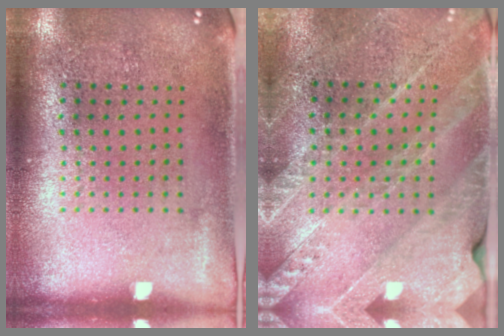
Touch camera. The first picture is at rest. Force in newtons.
{"total": 2.6, "press": 2.5, "slide": 0.6}